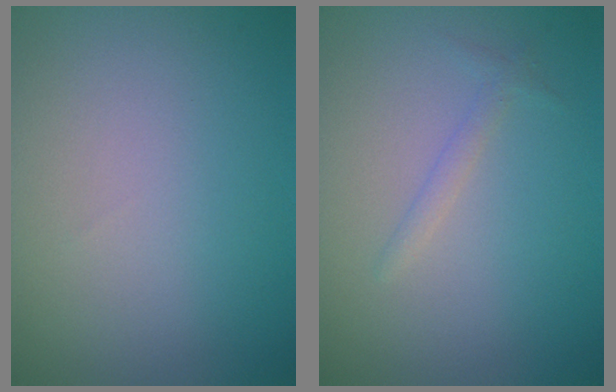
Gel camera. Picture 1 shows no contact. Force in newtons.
{"total": 1.0, "press": 1.0, "slide": 0.0}